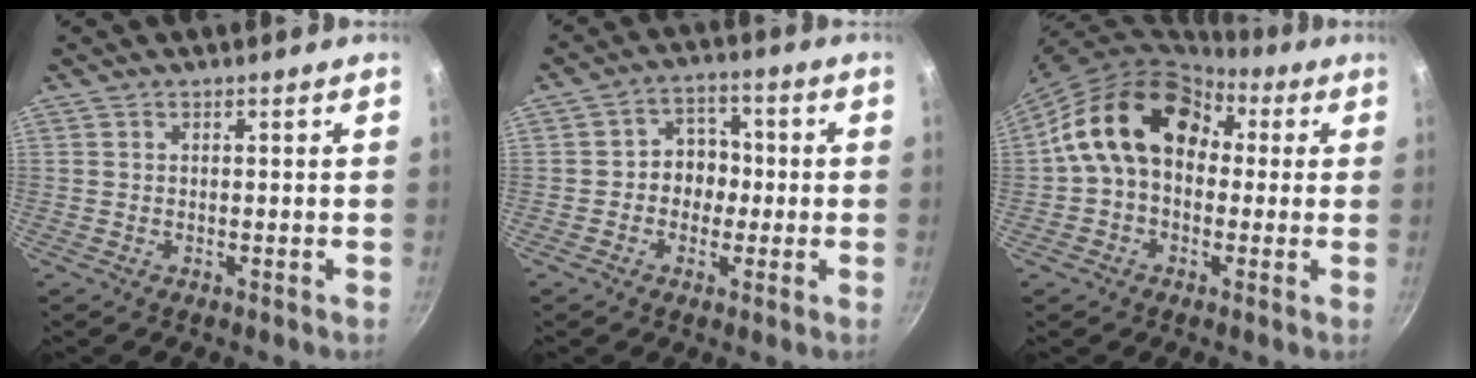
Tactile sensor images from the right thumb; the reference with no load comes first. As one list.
[{"total": 6.7, "force": [-0.7, 5.8, 3.3], "torque": [0.004, 0.021, -0.018]}, {"total": 16.6, "force": [2.7, 12.2, 10.9], "torque": [-0.151, 0.034, 0.029]}]